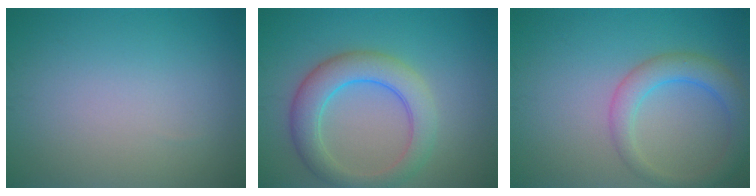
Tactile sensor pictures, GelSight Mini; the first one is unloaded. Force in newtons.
{"total": 5.5, "press": 5.4, "slide": 0.2}
{"total": 3.8, "press": 3.8, "slide": 0.2}